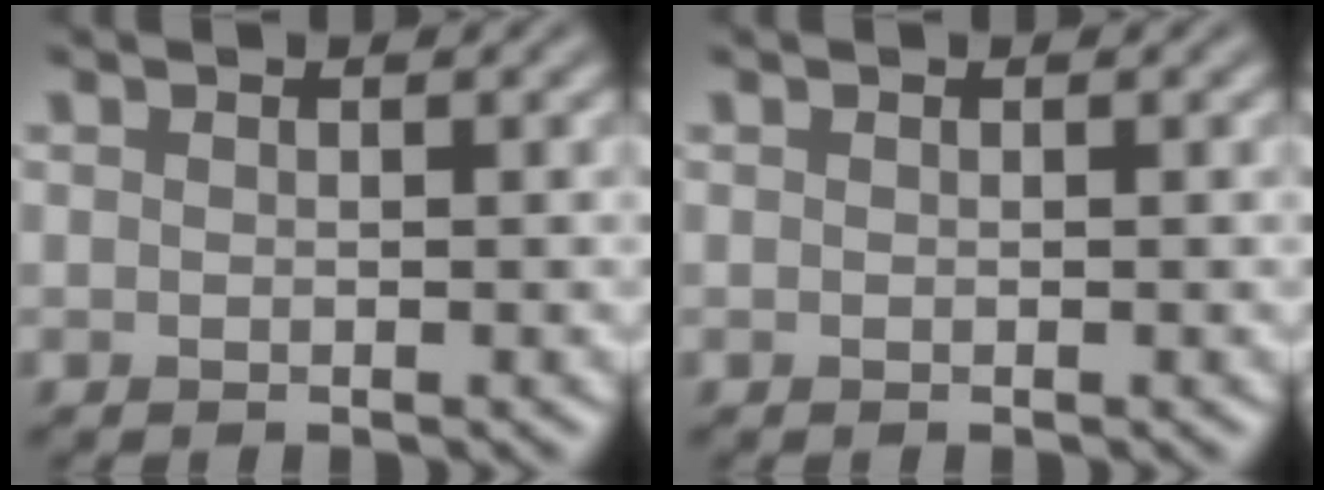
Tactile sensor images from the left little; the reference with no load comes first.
{"total": 0.0}